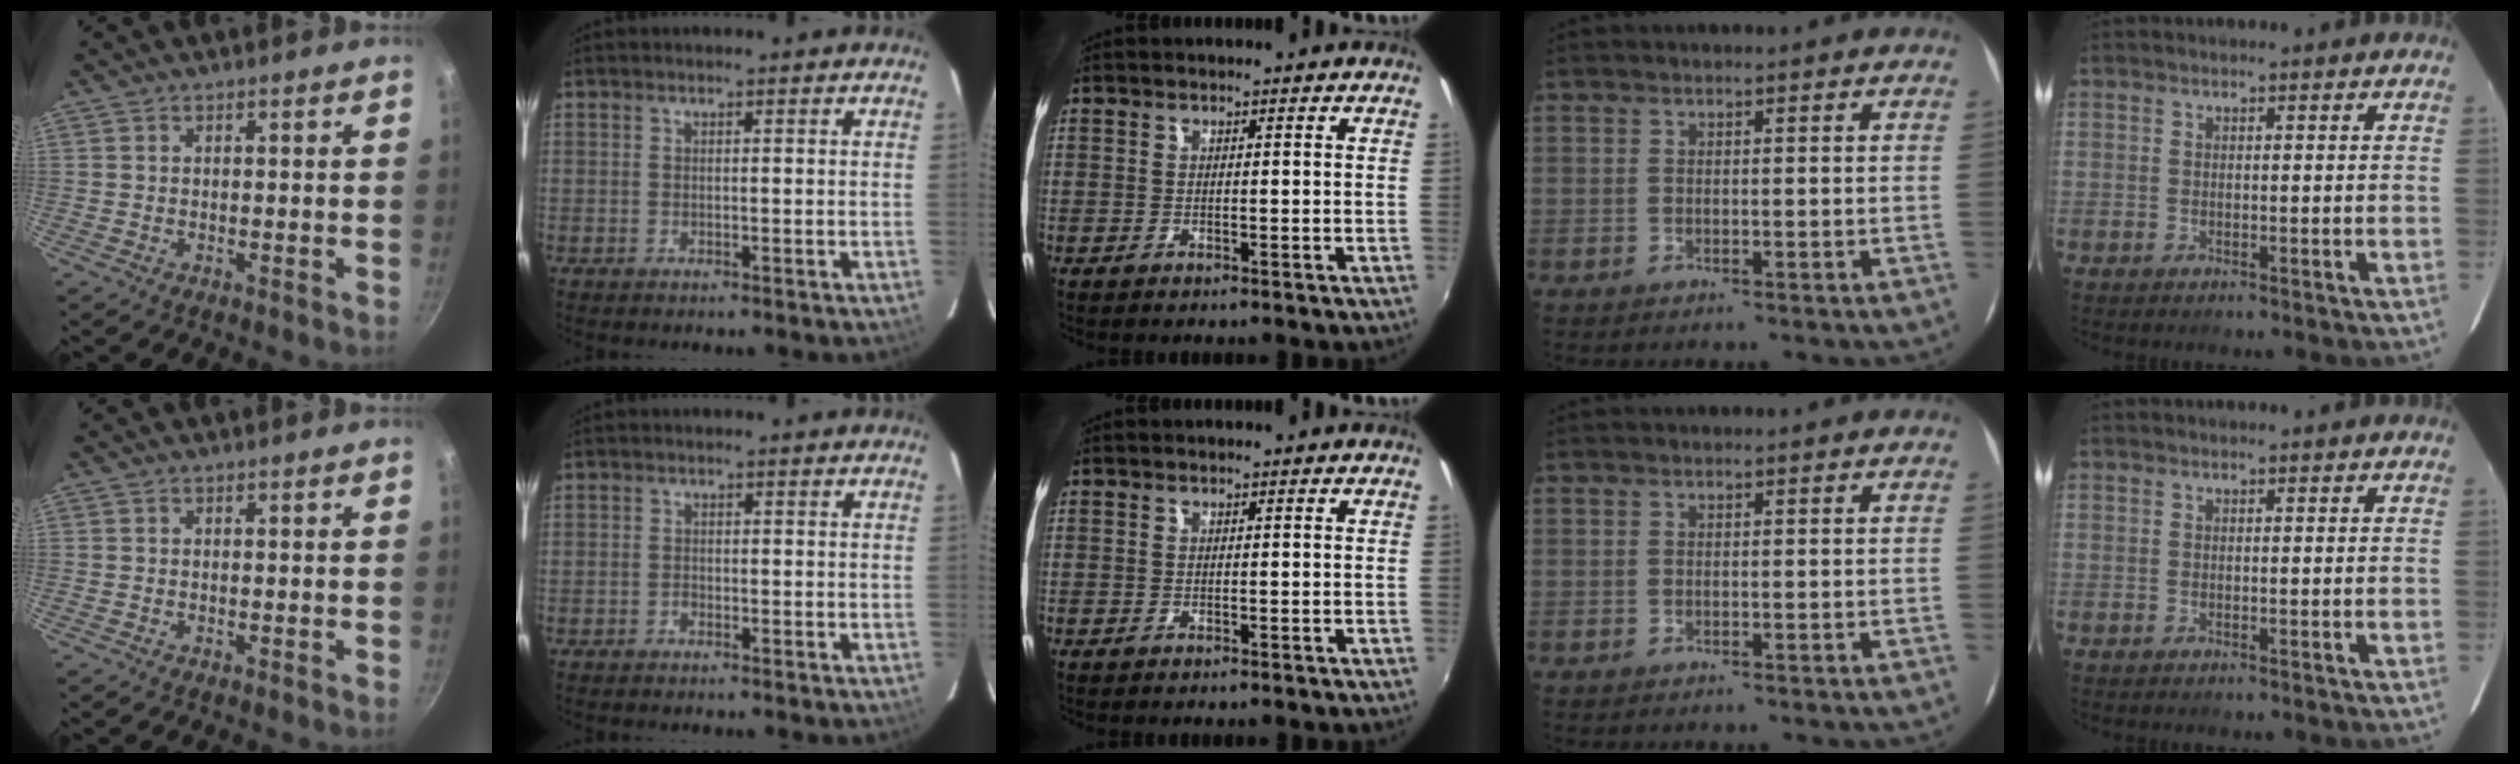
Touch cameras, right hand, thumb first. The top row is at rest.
{"index": {"total": 0.8, "force": [-0.6, 0.5, 0.1], "torque": [-0.001, 0.004, -0.013]}}